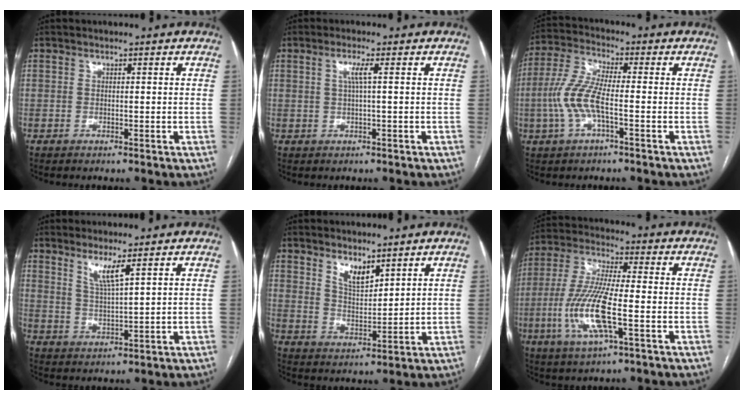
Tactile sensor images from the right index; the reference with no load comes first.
{"total": 2.2, "force": [0.5, -0.3, 2.1], "torque": [-0.043, 0.002, 0.008]}
{"total": 8.3, "force": [-1.9, 1.8, 7.9], "torque": [-0.184, 0.011, -0.045]}
{"total": 4.2, "force": [2.6, -0.2, 3.2], "torque": [-0.064, -0.015, 0.053]}
{"total": 4.9, "force": [3.6, 1.9, 2.8], "torque": [-0.055, -0.010, 0.073]}
{"total": 12.5, "force": [-3.5, 1.7, 11.8], "torque": [-0.254, -0.011, -0.069]}